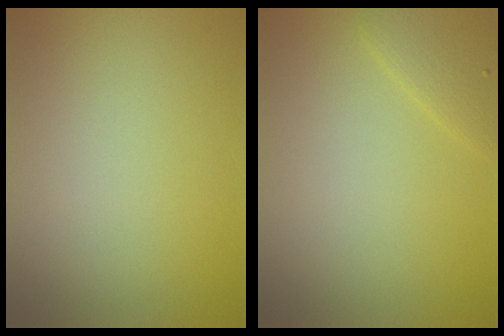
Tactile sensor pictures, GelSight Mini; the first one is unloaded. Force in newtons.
{"total": 1.6, "press": 1.6, "slide": 0.1}